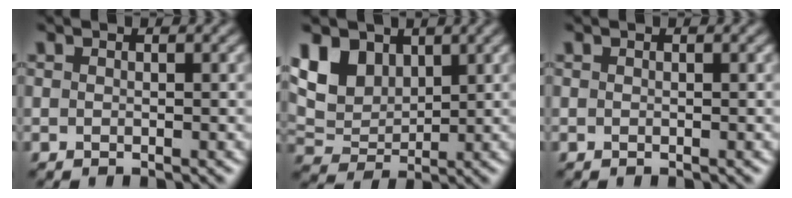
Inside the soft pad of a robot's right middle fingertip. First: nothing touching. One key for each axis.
{"total": 6.5, "fx": 3.2, "fy": 4.4, "fz": 3.5, "tx": -0.093, "ty": 0.008, "tz": 0.064}
{"total": 0.0}